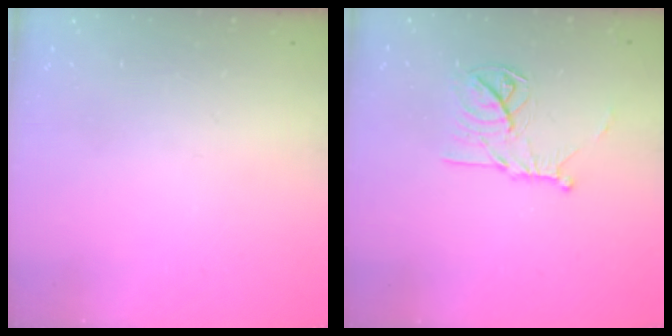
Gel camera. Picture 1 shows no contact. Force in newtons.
{"total": 12.4, "press": 12.4, "slide": 0.2}